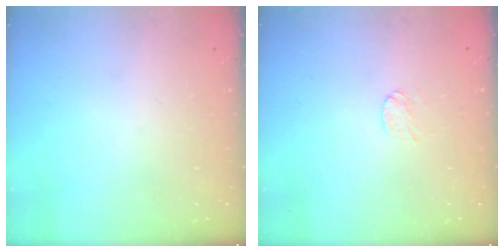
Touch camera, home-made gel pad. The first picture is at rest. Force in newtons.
{"total": 3.0, "press": 3.0, "slide": 0.2}